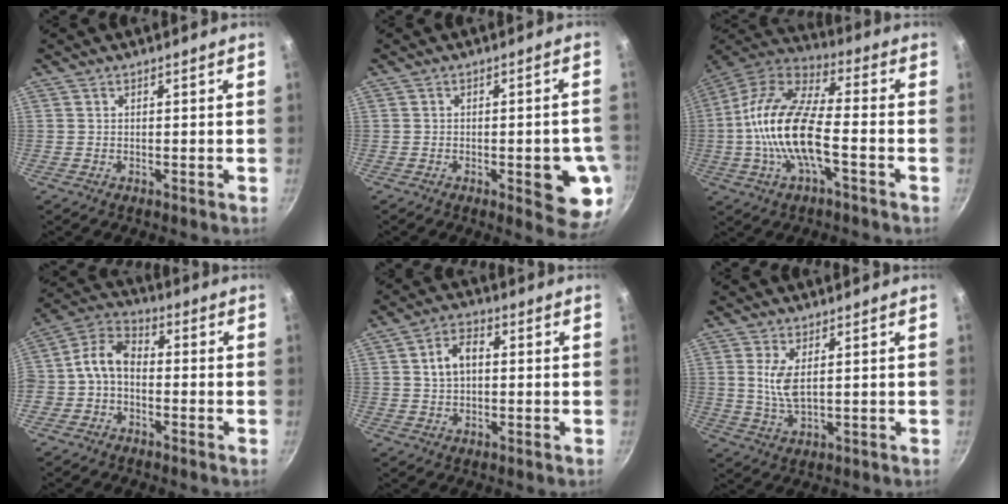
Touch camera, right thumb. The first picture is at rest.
{"total": 9.6, "force": [-2.3, 3.2, 8.8], "torque": [-0.085, 0.005, -0.024]}
{"total": 18.5, "force": [-3.4, 7.6, 16.5], "torque": [-0.317, 0.040, -0.080]}
{"total": 7.9, "force": [-1.5, 5.7, 5.2], "torque": [-0.090, 0.037, -0.044]}
{"total": 6.4, "force": [0.9, 4.2, 4.7], "torque": [-0.070, 0.015, 0.012]}
{"total": 5.5, "force": [1.4, 2.3, 4.9], "torque": [-0.095, -0.012, 0.032]}